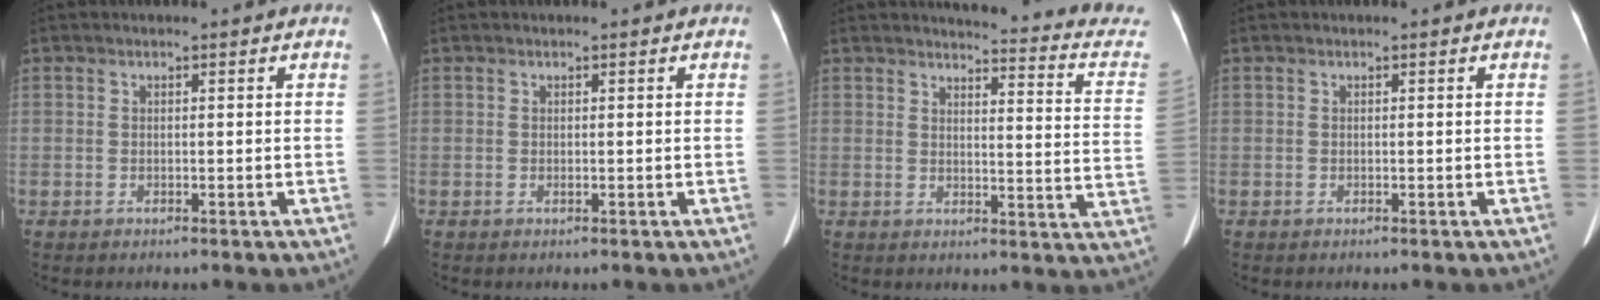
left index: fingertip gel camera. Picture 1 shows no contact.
{"total": 0.0}
{"total": 14.9, "force": [14.0, 1.2, 5.1], "torque": [-0.046, -0.078, 0.125]}
{"total": 0.0}